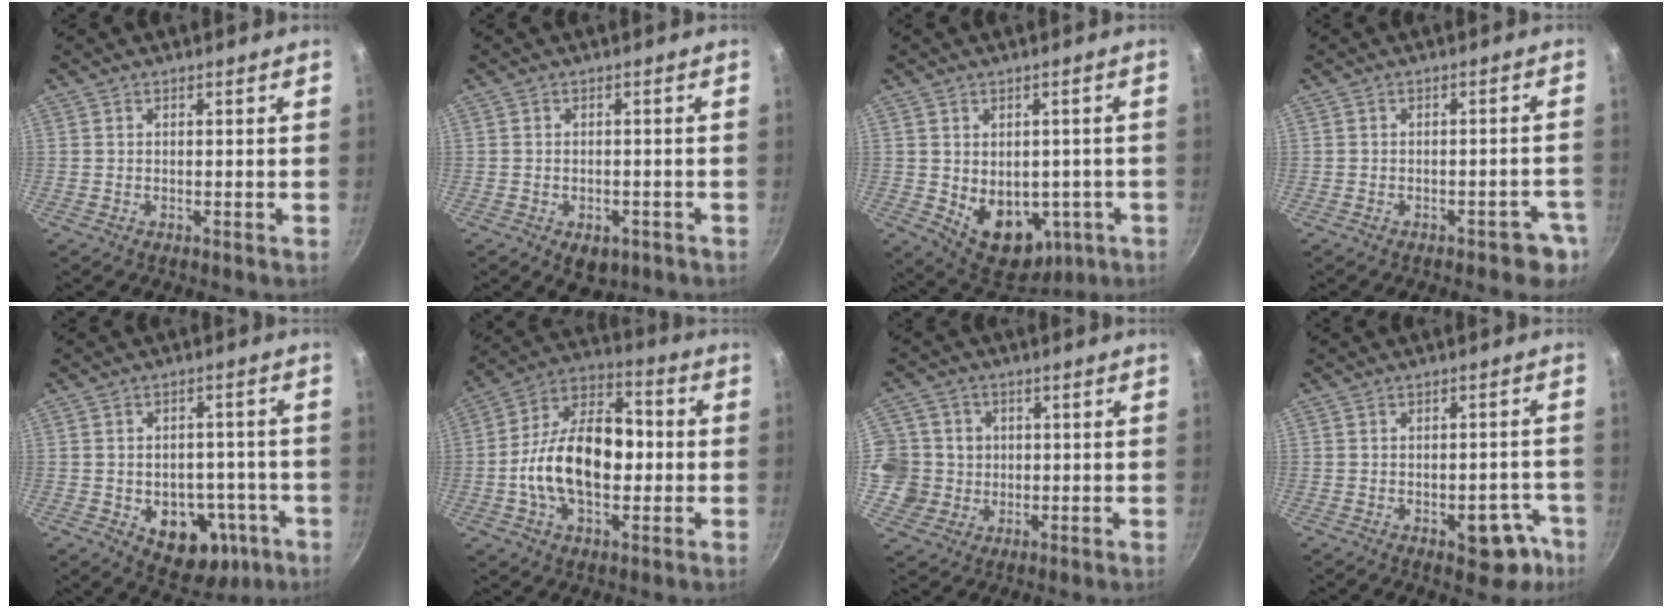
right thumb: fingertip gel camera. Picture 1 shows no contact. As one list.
[{"total": 4.7, "force": [-2.1, 3.0, 2.9], "torque": [-0.027, 0.012, -0.014]}, {"total": 13.1, "force": [-2.4, 9.3, 8.8], "torque": [-0.089, -0.009, -0.005]}, {"total": 5.1, "force": [-2.8, 2.7, 3.2], "torque": [-0.002, 0.032, -0.019]}, {"total": 13.3, "force": [-4.6, 9.5, 8.1], "torque": [-0.067, 0.023, -0.047]}, {"total": 19.1, "force": [-1.7, 11.7, 15.0], "torque": [-0.227, 0.038, -0.045]}, {"total": 10.5, "force": [0.4, 10.1, 2.5], "torque": [-0.021, 0.008, 0.004]}, {"total": 8.8, "force": [-4.2, 4.8, 6.1], "torque": [-0.018, 0.033, -0.045]}]